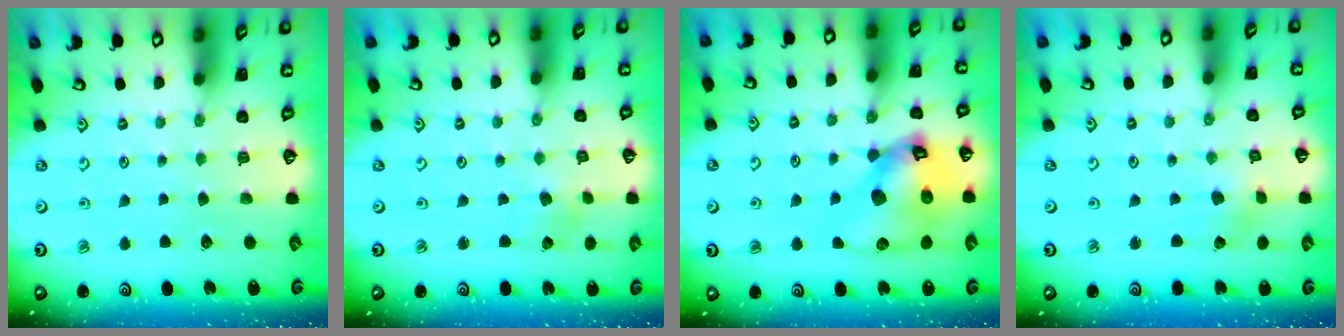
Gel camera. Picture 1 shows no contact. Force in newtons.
{"total": 2.6, "press": 2.6, "slide": 0.6}
{"total": 18.1, "press": 17.9, "slide": 2.5}
{"total": 1.2, "press": 1.1, "slide": 0.2}